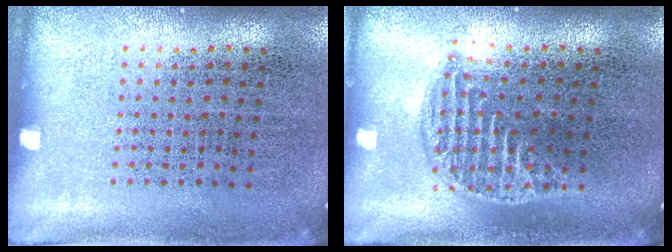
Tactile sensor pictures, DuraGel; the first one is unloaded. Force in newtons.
{"total": 1.3, "press": 1.1, "slide": 0.6}